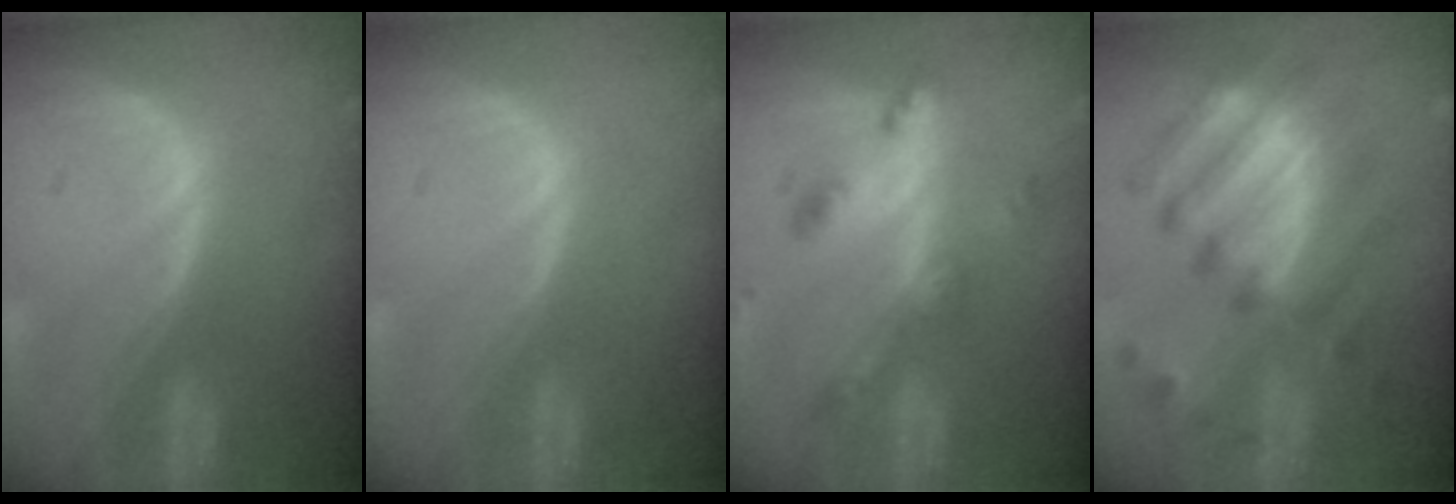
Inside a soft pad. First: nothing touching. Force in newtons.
{"total": 0.0}
{"total": 6.1, "press": 5.4, "slide": 2.9}
{"total": 10.2, "press": 9.9, "slide": 2.6}